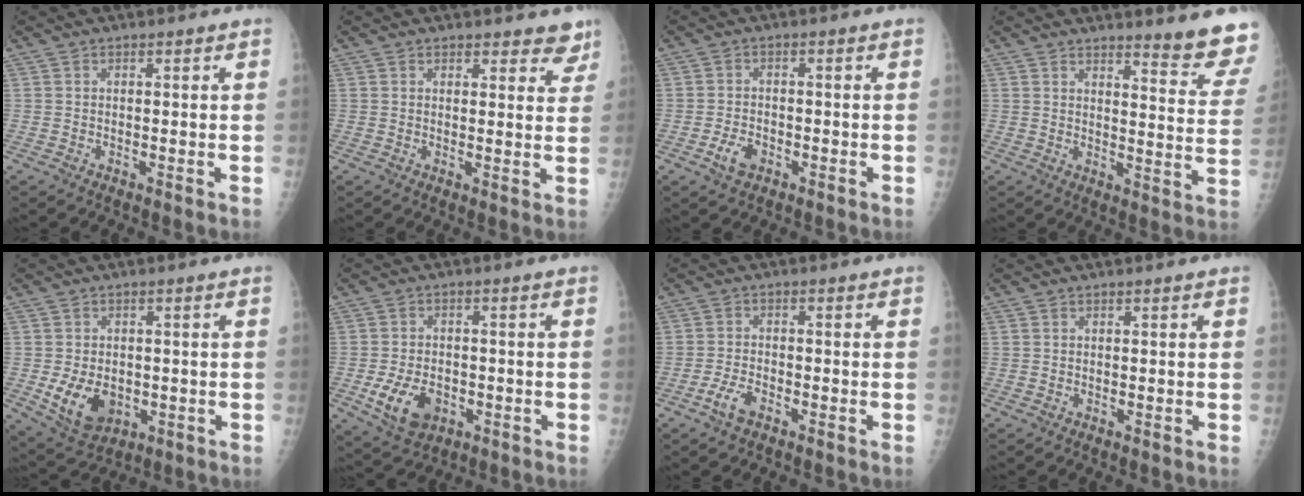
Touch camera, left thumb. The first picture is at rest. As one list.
[{"total": 4.9, "force": [4.3, 2.1, 1.0], "torque": [0.026, -0.025, 0.038]}, {"total": 3.7, "force": [-1.8, 2.4, 2.2], "torque": [-0.038, 0.008, -0.031]}, {"total": 11.5, "force": [10.6, 0.4, 4.4], "torque": [-0.033, -0.116, 0.114]}, {"total": 8.5, "force": [-1.7, 6.2, 5.6], "torque": [-0.079, -0.004, -0.011]}, {"total": 8.4, "force": [-2.8, 5.7, 5.5], "torque": [-0.090, 0.006, -0.040]}, {"total": 3.7, "force": [-2.2, 1.8, 2.4], "torque": [-0.050, 0.010, -0.042]}, {"total": 0.0}]